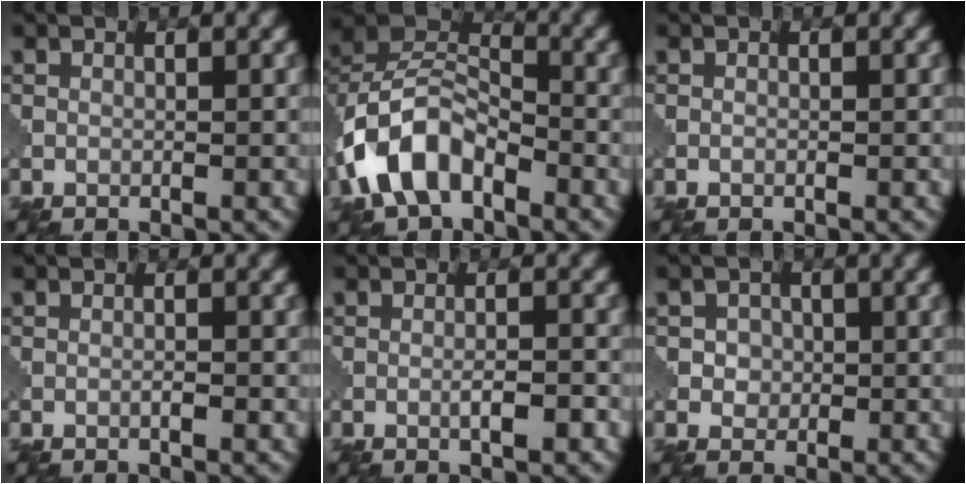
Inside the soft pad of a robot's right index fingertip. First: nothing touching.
{"total": 8.0, "force": [-3.6, 4.7, 5.3], "torque": [-0.108, 0.011, -0.081]}
{"total": 0.0}
{"total": 0.8, "force": [-0.3, 0.1, 0.7], "torque": [-0.014, 0.001, -0.006]}
{"total": 2.1, "force": [-0.8, 0.3, 2.0], "torque": [-0.031, 0.005, -0.013]}
{"total": 2.0, "force": [0.2, 1.9, 0.8], "torque": [-0.005, 0.002, 0.003]}